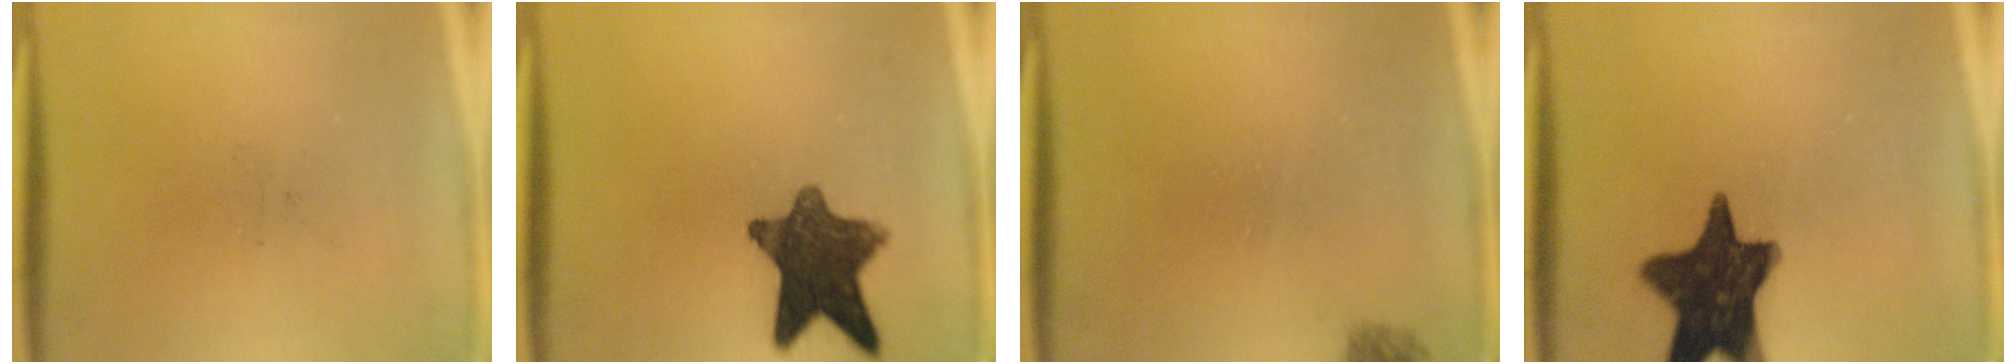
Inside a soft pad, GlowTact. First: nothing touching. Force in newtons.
{"total": 11.3}
{"total": 1.4}
{"total": 15.7}